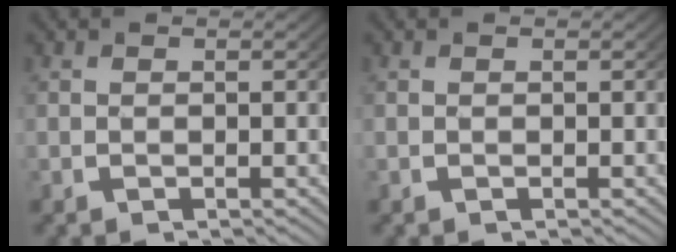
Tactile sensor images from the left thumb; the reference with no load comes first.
{"total": 0.0}